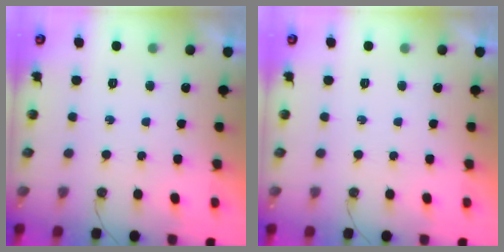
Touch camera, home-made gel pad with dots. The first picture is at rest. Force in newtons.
{"total": 0.0}